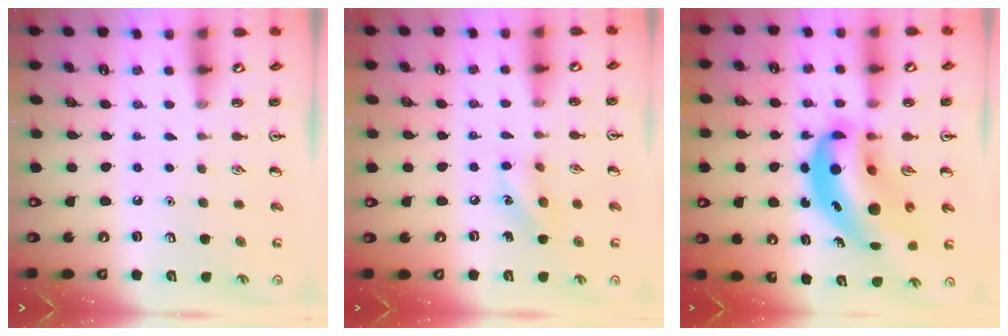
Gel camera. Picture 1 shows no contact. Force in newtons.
{"total": 7.6, "press": 7.5, "slide": 1.2}
{"total": 16.0, "press": 15.4, "slide": 4.6}